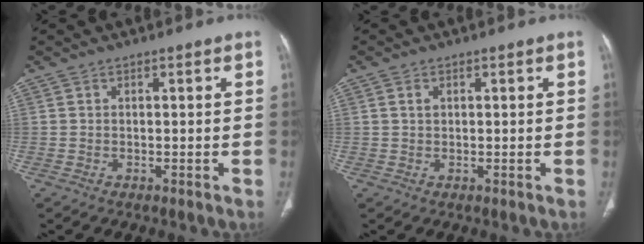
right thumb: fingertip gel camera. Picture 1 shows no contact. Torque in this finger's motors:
{"motor_torque": [-0.37, 0.38, 0.00, -0.02, 0.07]}